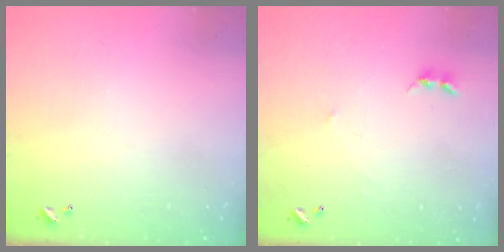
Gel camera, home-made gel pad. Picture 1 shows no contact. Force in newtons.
{"total": 2.3, "press": 2.3, "slide": 0.3}